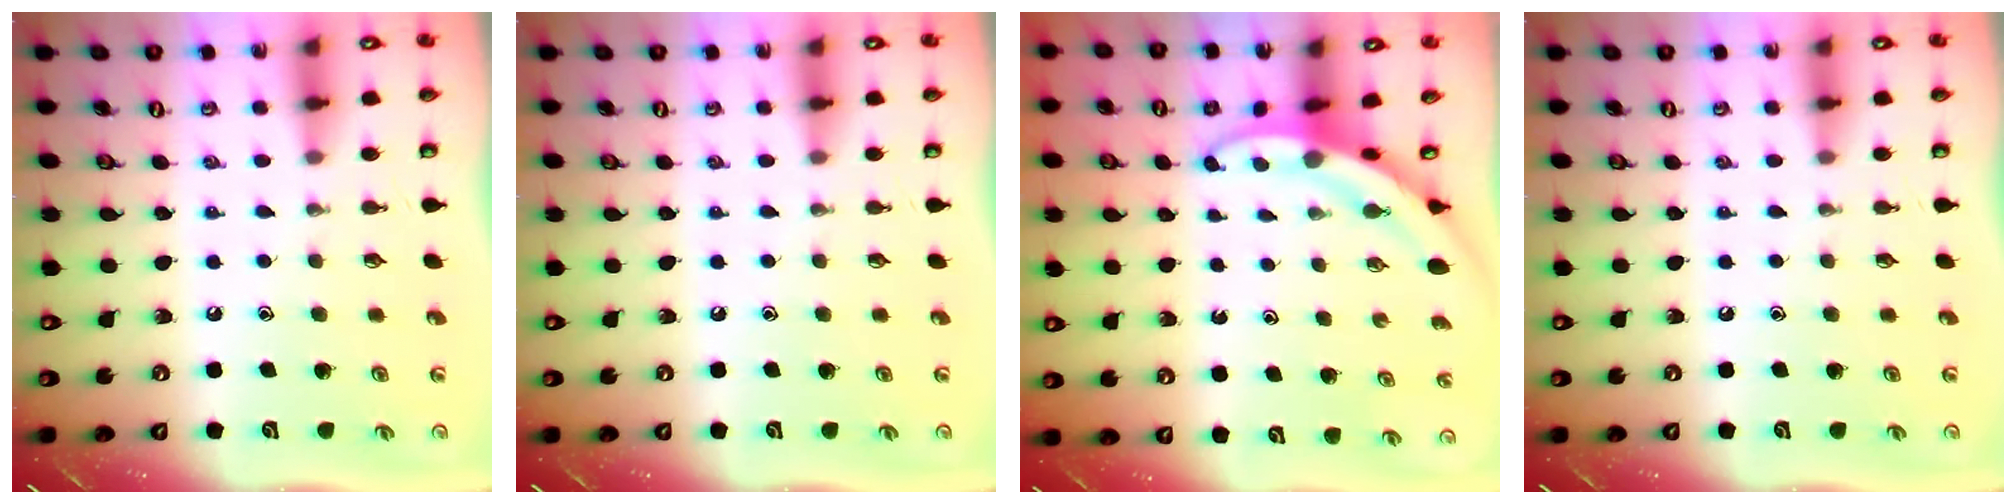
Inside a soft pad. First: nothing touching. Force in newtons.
{"total": 0.0}
{"total": 2.8, "press": 2.8, "slide": 0.3}
{"total": 0.0}